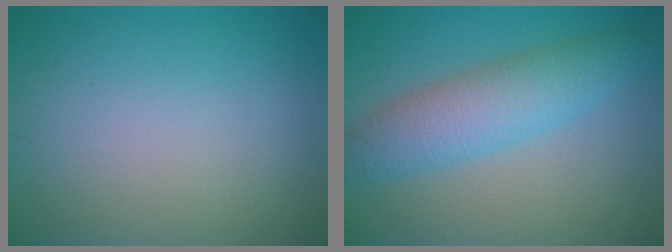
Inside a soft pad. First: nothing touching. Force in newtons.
{"total": 5.3, "press": 5.3, "slide": 0.2}